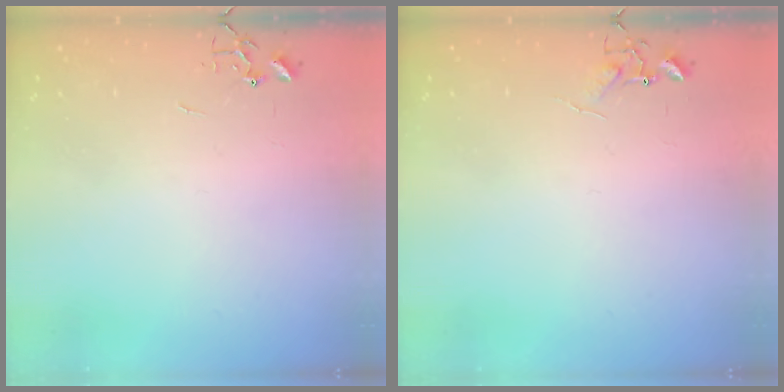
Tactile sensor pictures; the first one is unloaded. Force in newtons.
{"total": 5.2, "press": 5.2, "slide": 0.6}